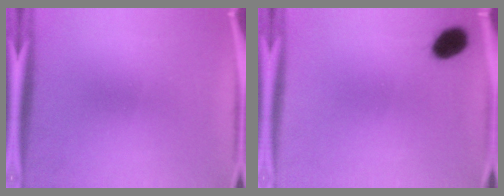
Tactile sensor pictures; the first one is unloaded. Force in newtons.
{"total": 5.4}